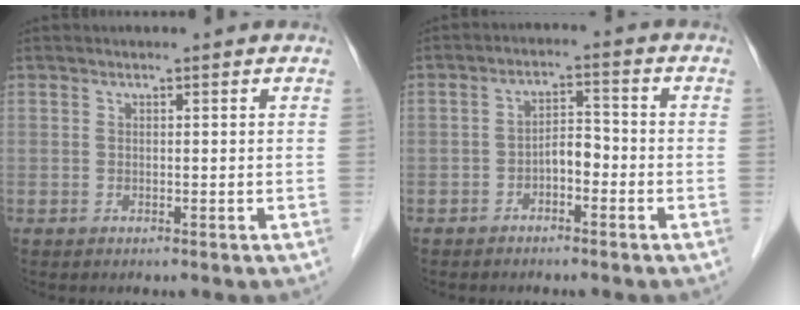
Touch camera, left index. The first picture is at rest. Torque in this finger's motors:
{"motor_torque": [0.04, 0.03, 0.04, 0.02]}